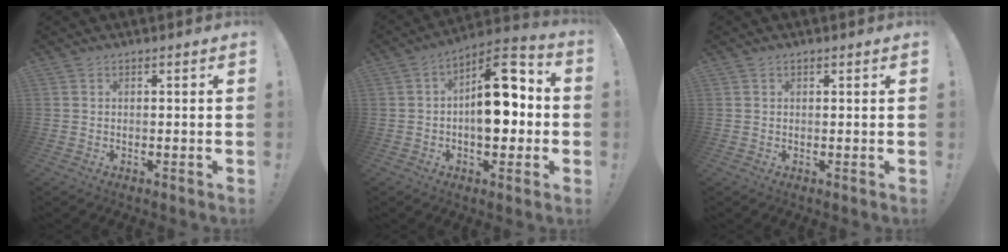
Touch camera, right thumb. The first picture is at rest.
{"total": 17.1, "force": [0.4, 9.8, 14.1], "torque": [-0.179, 0.009, 0.008]}
{"total": 0.5, "force": [0.4, 0.2, 0.2], "torque": [0.003, -0.003, 0.007]}